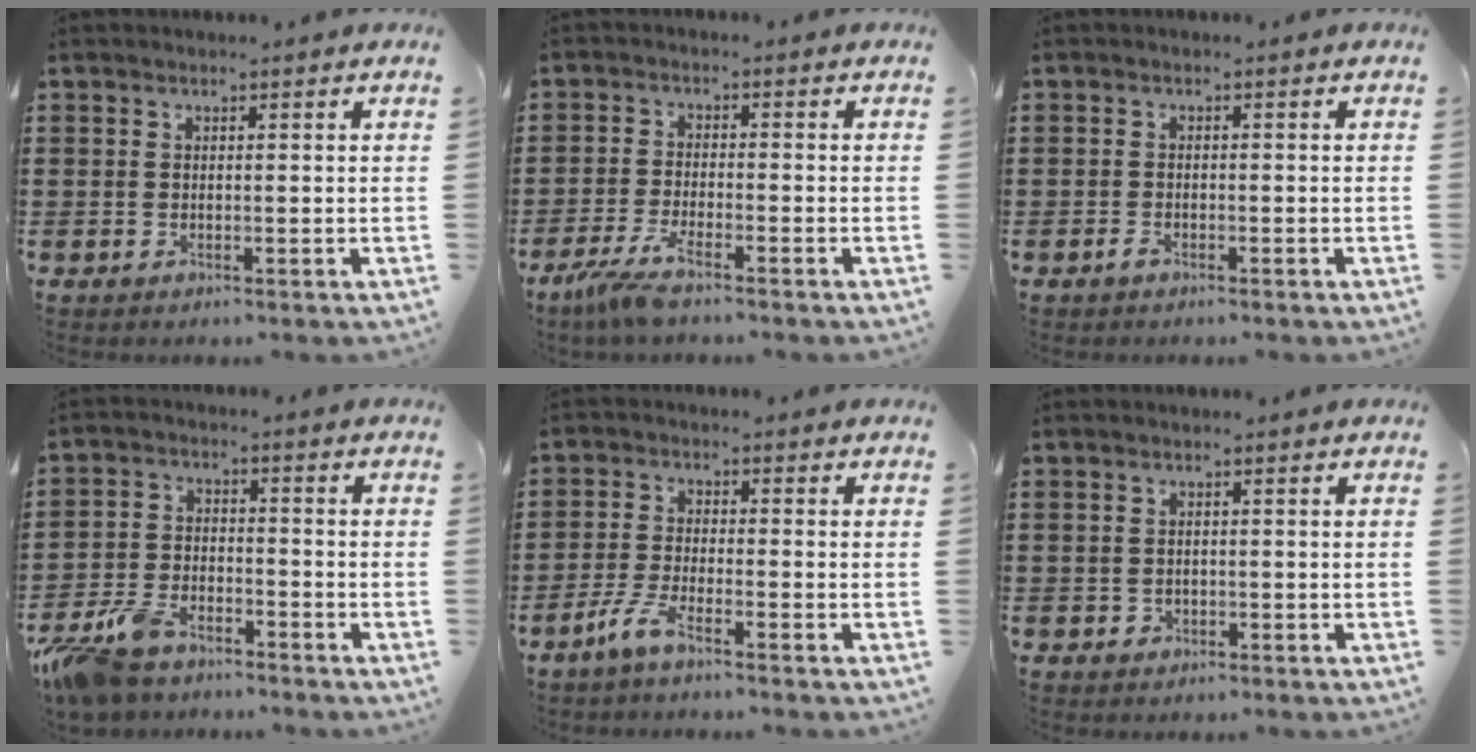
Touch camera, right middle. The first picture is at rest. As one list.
[{"total": 4.8, "force": [-3.7, 0.3, 3.0], "torque": [-0.085, -0.018, -0.076]}, {"total": 1.2, "force": [-0.9, 0.4, 0.7], "torque": [-0.015, -0.002, -0.017]}, {"total": 7.8, "force": [-6.6, 2.5, 3.1], "torque": [-0.091, 0.005, -0.135]}, {"total": 4.3, "force": [-3.0, 0.5, 3.0], "torque": [-0.075, -0.008, -0.063]}, {"total": 0.9, "force": [-0.3, 0.8, 0.2], "torque": [-0.007, 0.005, -0.009]}]